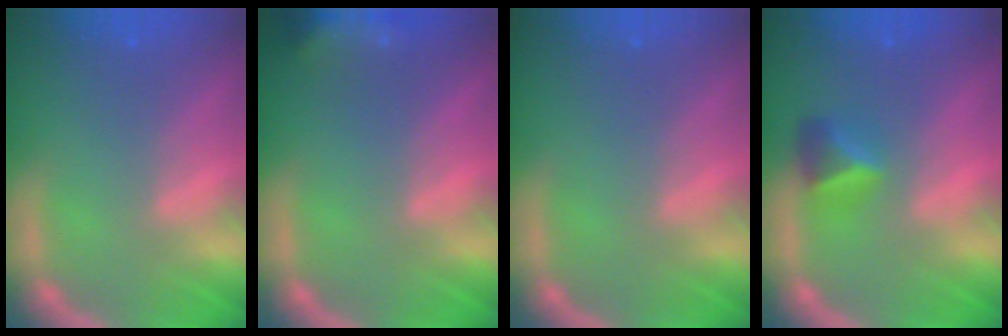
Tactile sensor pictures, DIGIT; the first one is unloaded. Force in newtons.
{"total": 6.9}
{"total": 0.0}
{"total": 2.4}